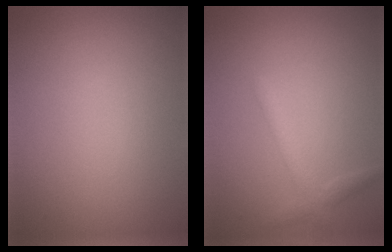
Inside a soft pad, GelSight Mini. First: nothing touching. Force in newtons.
{"total": 1.8, "press": 1.8, "slide": 0.1}